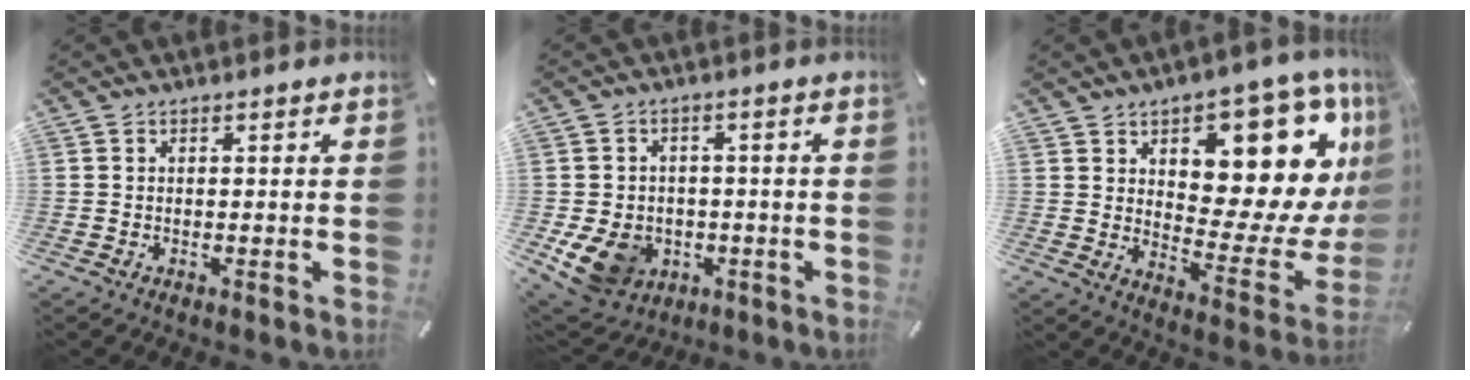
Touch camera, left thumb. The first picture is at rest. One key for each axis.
{"total": 10.2, "fx": -3.5, "fy": 8.6, "fz": 4.3, "tx": -0.091, "ty": 0.018, "tz": -0.058}
{"total": 18.7, "fx": 8.9, "fy": 9.8, "fz": 13.2, "tx": -0.149, "ty": -0.087, "tz": 0.146}